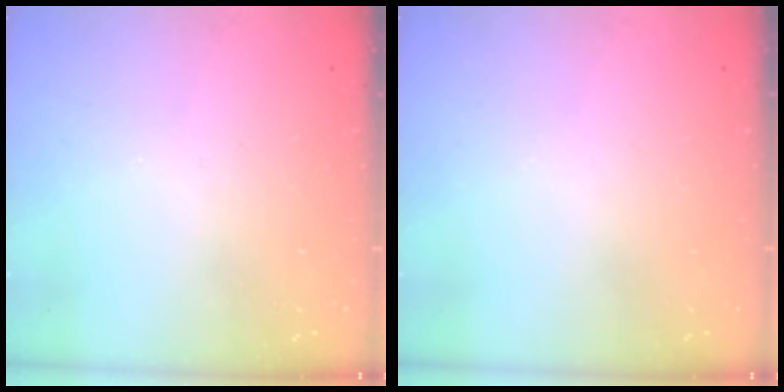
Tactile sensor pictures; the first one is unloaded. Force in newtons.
{"total": 0.0}